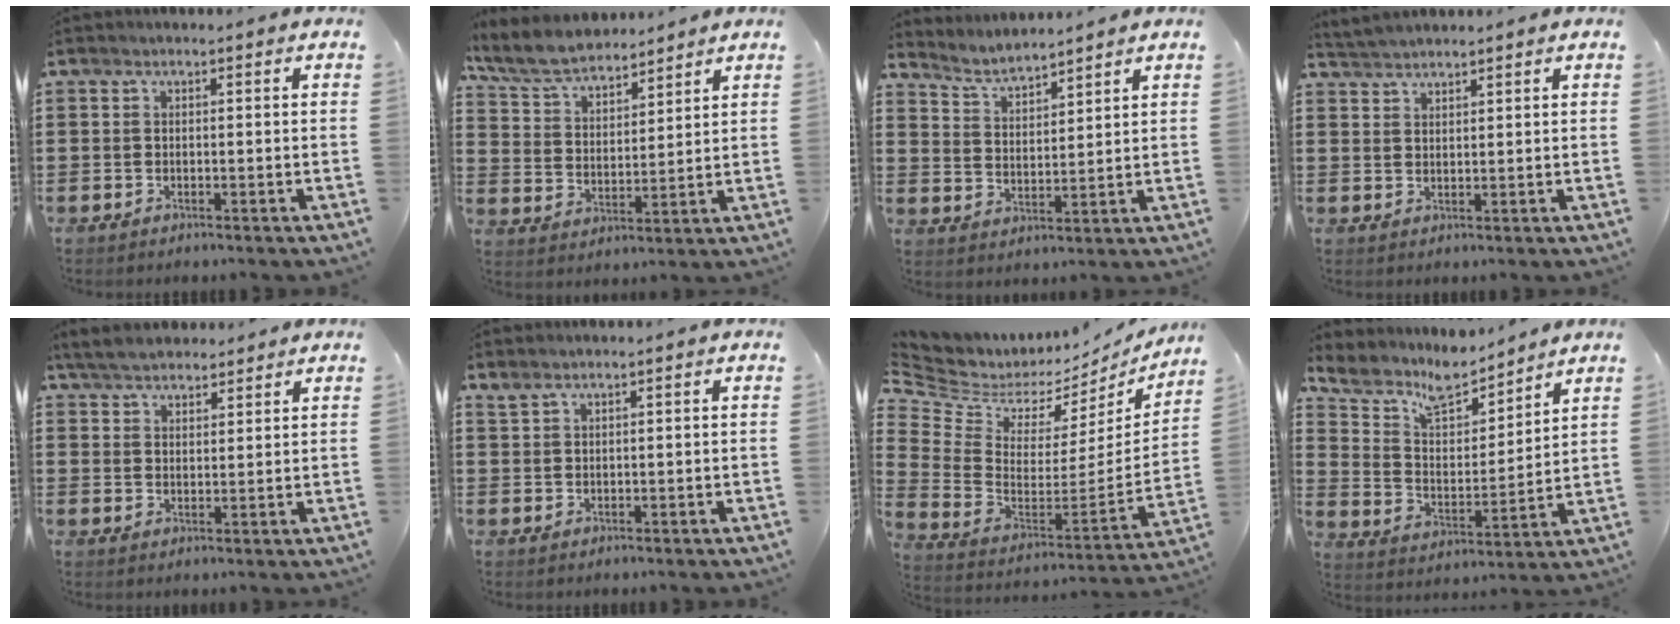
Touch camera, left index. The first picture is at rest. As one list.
[{"total": 7.2, "force": [6.6, 1.7, 2.4], "torque": [-0.072, -0.023, 0.119]}, {"total": 4.0, "force": [3.9, 0.4, 0.7], "torque": [-0.031, -0.019, 0.066]}, {"total": 2.4, "force": [2.4, 0.0, 0.0], "torque": [-0.006, -0.001, 0.048]}, {"total": 4.4, "force": [4.2, 1.2, 1.0], "torque": [-0.033, -0.005, 0.078]}, {"total": 1.3, "force": [1.2, 0.2, 0.5], "torque": [-0.012, -0.001, 0.024]}, {"total": 4.3, "force": [3.1, 2.7, 1.1], "torque": [-0.051, -0.039, 0.052]}, {"total": 7.9, "force": [6.6, 3.0, 3.2], "torque": [-0.086, -0.043, 0.113]}]